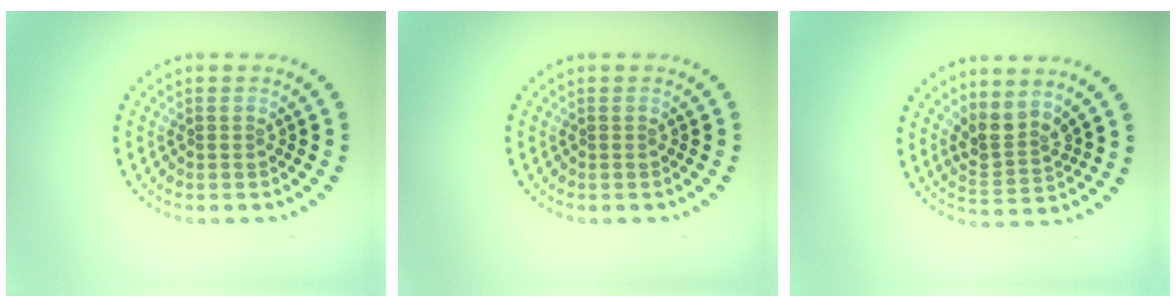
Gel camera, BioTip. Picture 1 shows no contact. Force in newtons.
{"total": 0.0}
{"total": 2.8, "press": 2.1, "slide": 1.8}